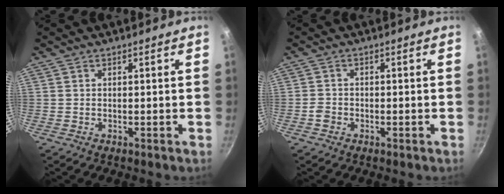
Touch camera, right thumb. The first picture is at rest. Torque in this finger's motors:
{"motor_torque": [0.21, -0.05, 0.42, 0.07, -0.02]}